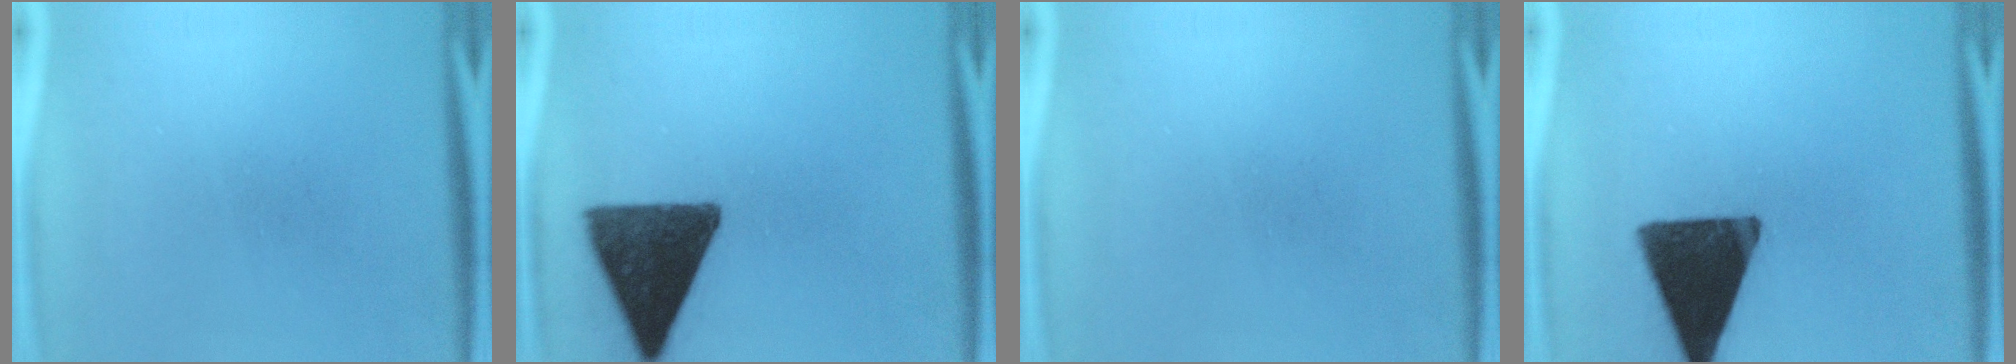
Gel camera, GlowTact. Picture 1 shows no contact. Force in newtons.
{"total": 14.0}
{"total": 0.0}
{"total": 16.3}